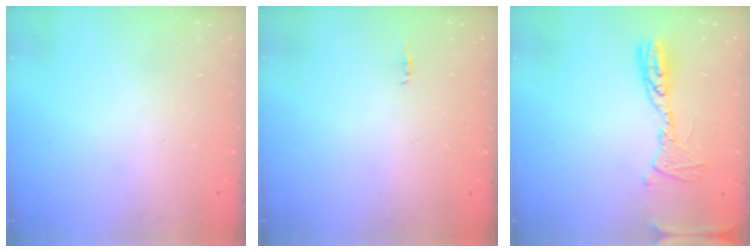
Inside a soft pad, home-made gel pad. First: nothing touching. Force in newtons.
{"total": 4.8, "press": 2.5, "slide": 4.1}
{"total": 12.0, "press": 11.9, "slide": 1.1}